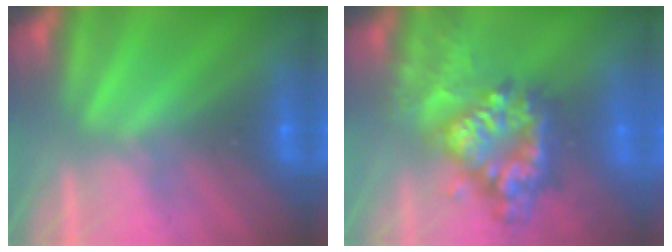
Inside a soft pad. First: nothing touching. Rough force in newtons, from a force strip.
{"total": 8.0}